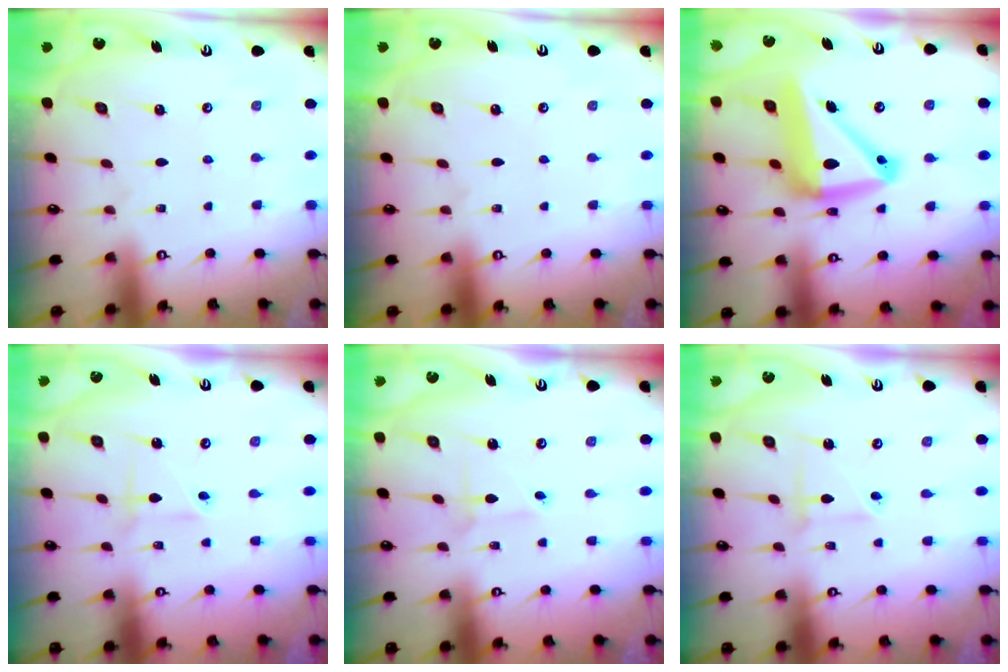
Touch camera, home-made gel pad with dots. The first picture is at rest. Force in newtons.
{"total": 0.0}
{"total": 15.9, "press": 15.7, "slide": 2.9}
{"total": 2.1, "press": 2.1, "slide": 0.6}
{"total": 2.5, "press": 2.4, "slide": 0.2}
{"total": 2.8, "press": 2.8, "slide": 0.2}